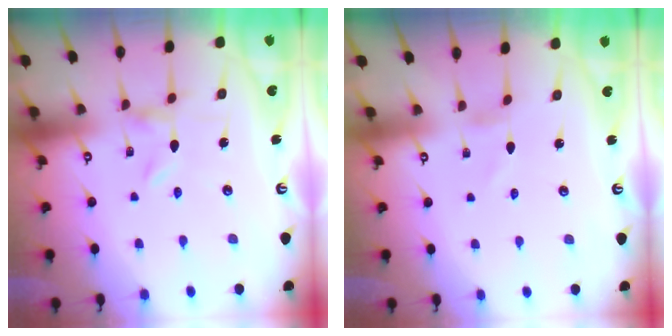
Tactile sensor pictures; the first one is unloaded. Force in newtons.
{"total": 0.0}